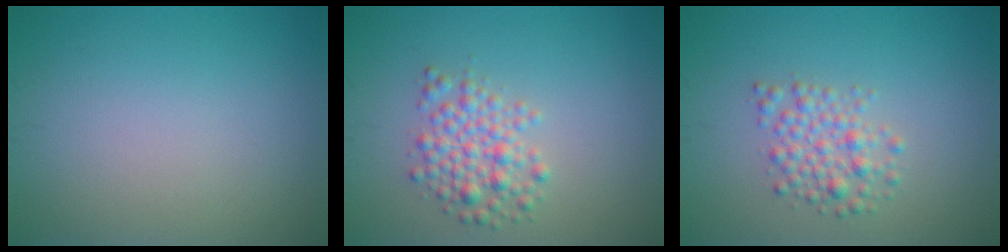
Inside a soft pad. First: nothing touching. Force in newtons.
{"total": 3.2, "press": 3.2, "slide": 0.2}
{"total": 2.7, "press": 2.7, "slide": 0.1}